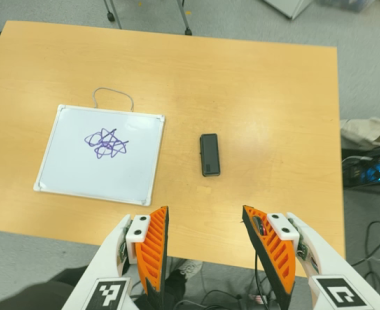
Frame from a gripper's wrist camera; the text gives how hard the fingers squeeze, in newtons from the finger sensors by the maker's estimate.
{"total": 0.0}